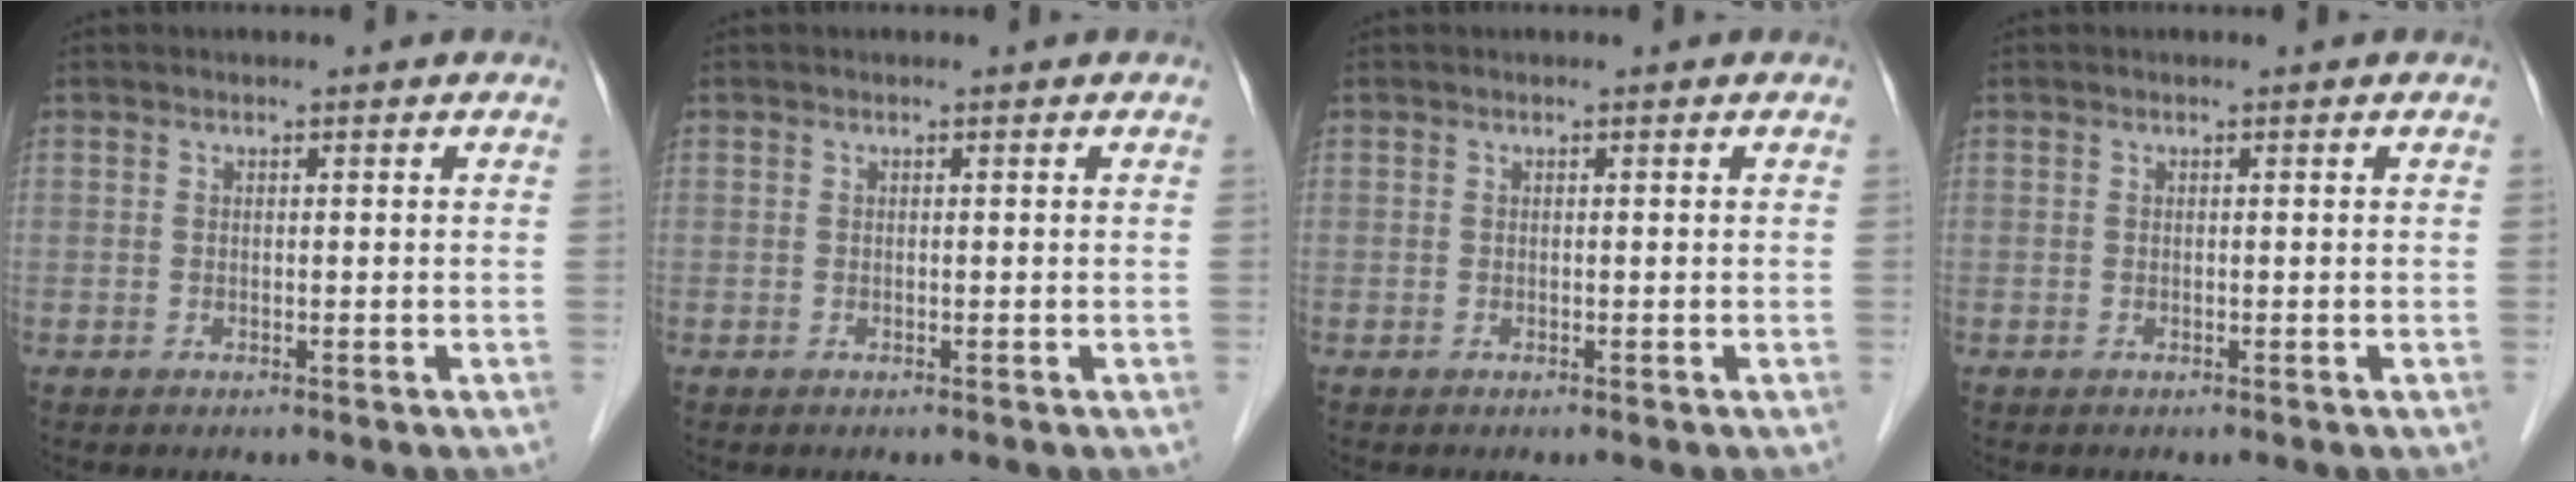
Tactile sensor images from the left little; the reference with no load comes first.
{"total": 0.0}
{"total": 0.0}
{"total": 0.0}